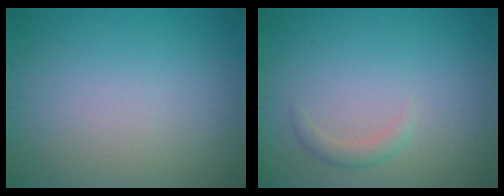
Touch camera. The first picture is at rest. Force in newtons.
{"total": 1.2, "press": 1.2, "slide": 0.0}